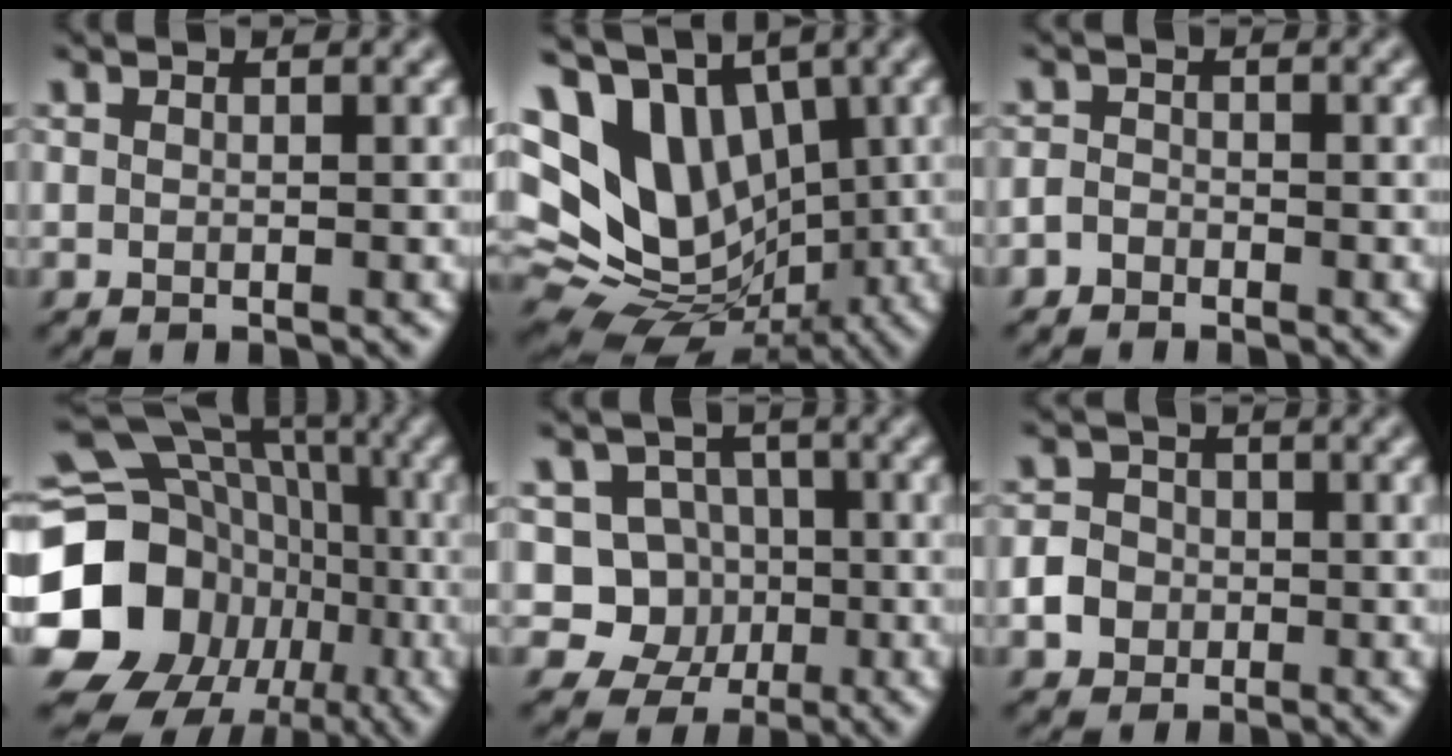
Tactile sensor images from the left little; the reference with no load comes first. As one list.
[{"total": 13.3, "force": [2.7, 9.9, 8.4], "torque": [-0.162, 0.002, 0.059]}, {"total": 1.3, "force": [-1.0, 0.9, 0.2], "torque": [0.008, 0.002, -0.023]}, {"total": 22.1, "force": [-5.2, 19.5, 8.8], "torque": [-0.178, -0.020, -0.120]}, {"total": 5.0, "force": [-0.4, 4.7, 1.7], "torque": [-0.004, -0.003, -0.030]}, {"total": 2.9, "force": [-0.9, 2.6, 1.0], "torque": [-0.006, 0.000, -0.023]}]